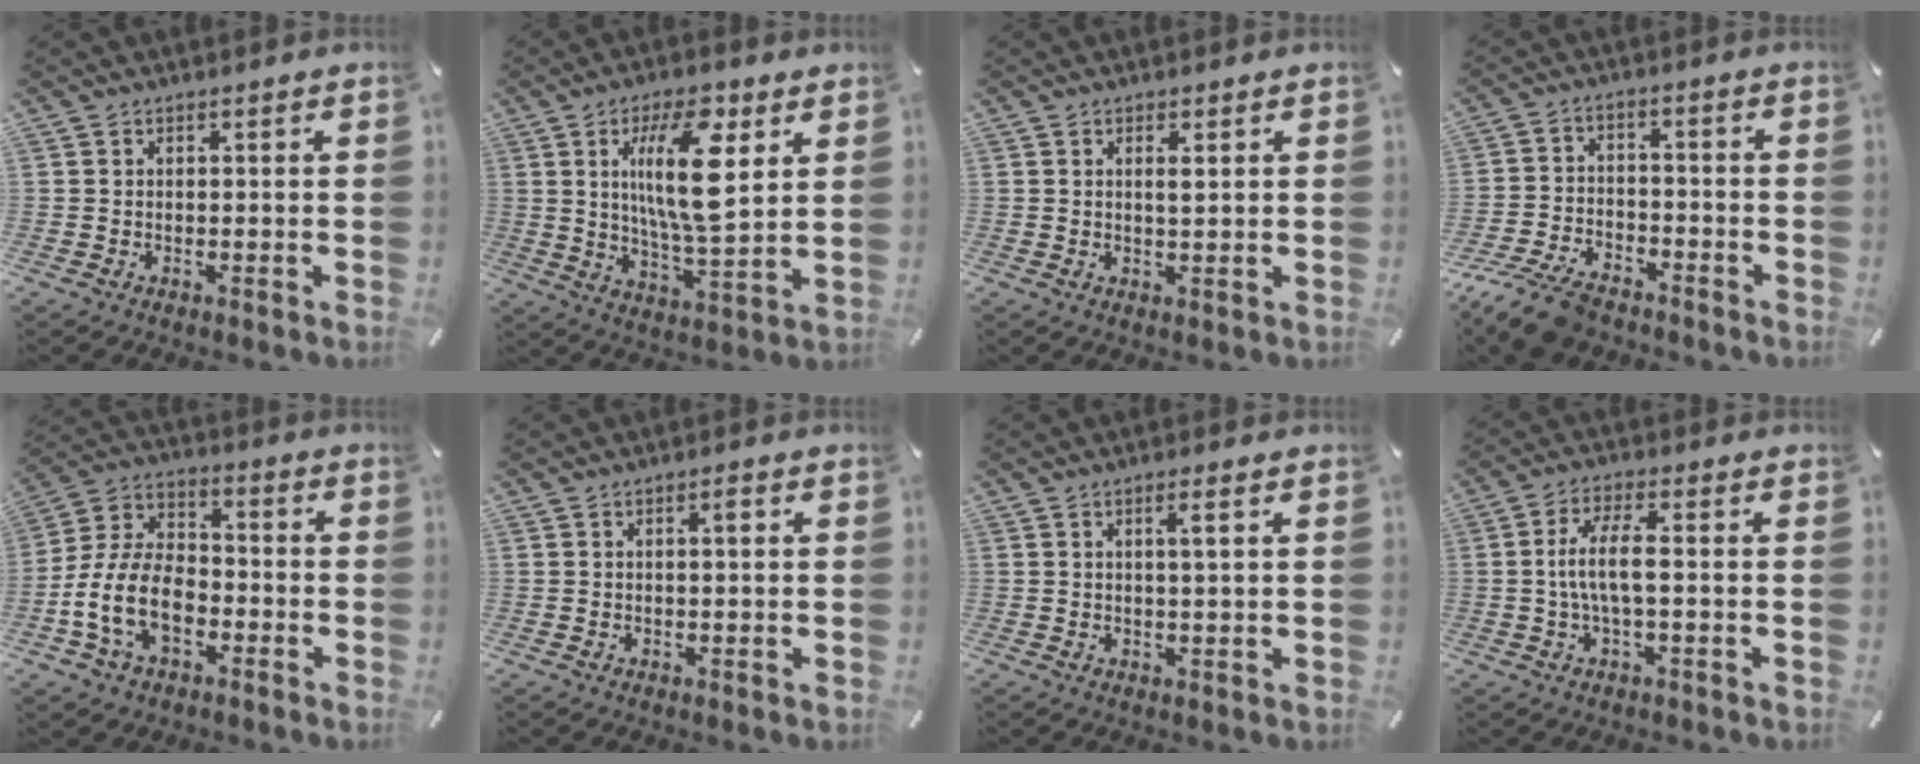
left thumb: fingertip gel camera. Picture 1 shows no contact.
{"total": 16.1, "force": [5.4, 5.3, 14.2], "torque": [-0.278, -0.019, 0.078]}
{"total": 2.1, "force": [0.7, 0.6, 2.0], "torque": [-0.032, -0.002, 0.008]}
{"total": 9.6, "force": [-7.8, 3.8, 4.3], "torque": [-0.088, 0.037, -0.150]}
{"total": 13.7, "force": [-5.2, 8.8, 9.1], "torque": [-0.208, 0.018, -0.098]}
{"total": 1.7, "force": [0.3, 0.4, 1.6], "torque": [-0.033, 0.005, 0.002]}
{"total": 2.9, "force": [0.9, 0.1, 2.8], "torque": [-0.055, 0.001, 0.011]}
{"total": 7.9, "force": [-0.3, 2.2, 7.6], "torque": [-0.156, -0.001, -0.012]}